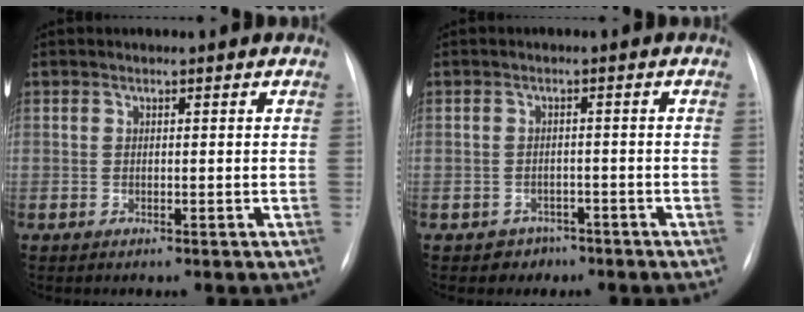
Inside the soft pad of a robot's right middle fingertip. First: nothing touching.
{"total": 2.5, "force": [-1.6, 2.0, -0.2], "torque": [0.000, 0.010, -0.021]}